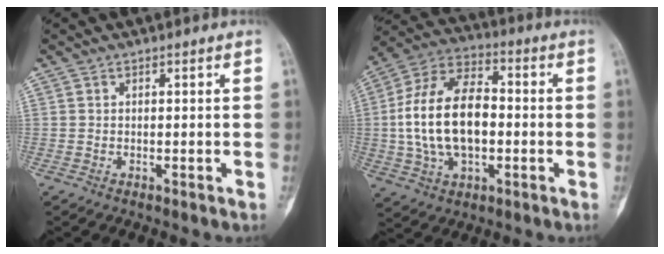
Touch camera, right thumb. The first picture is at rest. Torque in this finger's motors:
{"motor_torque": [1.75, 1.75, 1.07, -0.77, 0.51]}